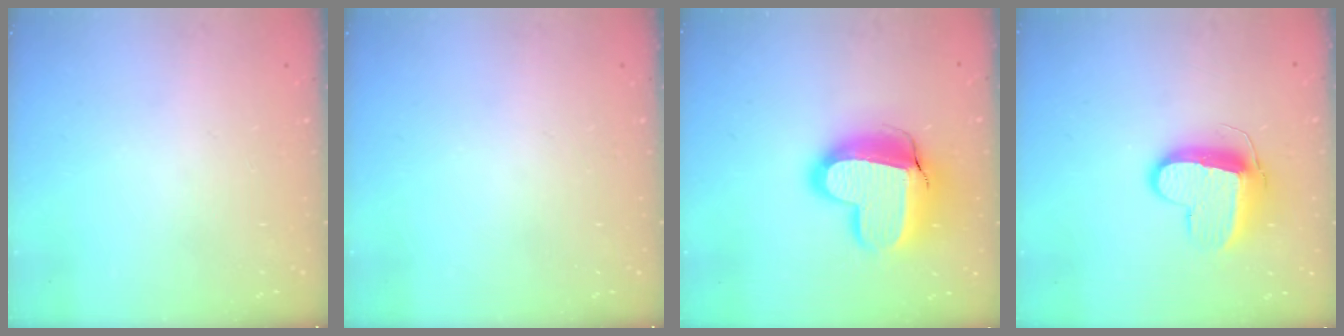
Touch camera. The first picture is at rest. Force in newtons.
{"total": 0.0}
{"total": 19.2, "press": 19.2, "slide": 1.5}
{"total": 11.3, "press": 11.3, "slide": 1.1}